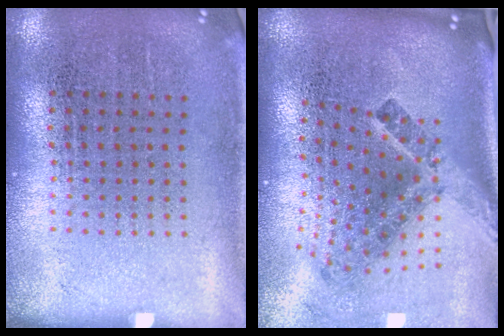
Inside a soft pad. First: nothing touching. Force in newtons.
{"total": 2.9, "press": 1.7, "slide": 2.3}